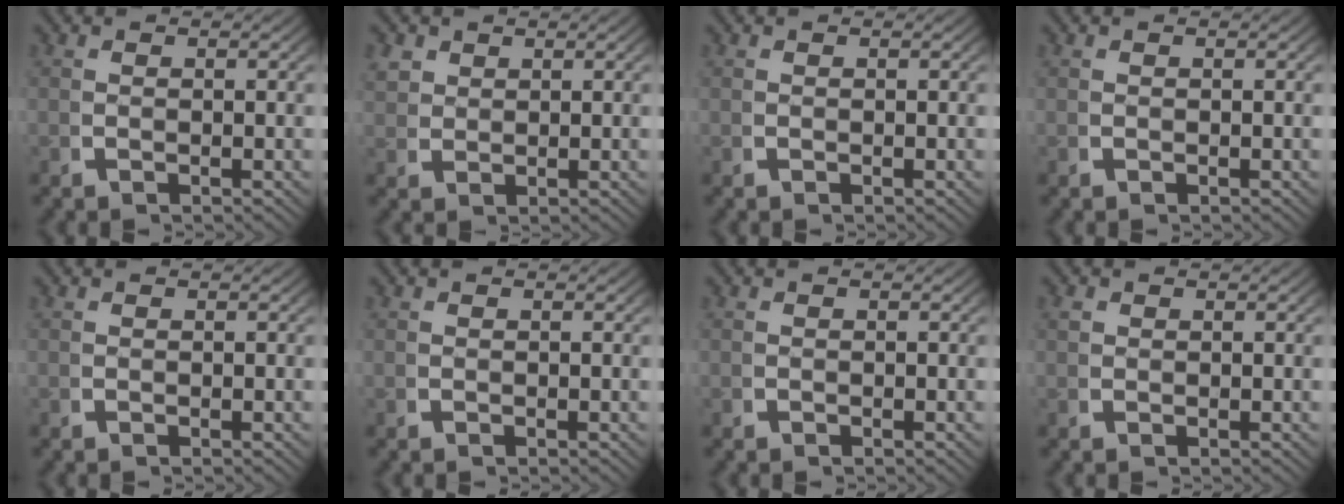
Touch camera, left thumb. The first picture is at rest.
{"total": 2.3, "force": [1.5, 1.5, 0.8], "torque": [-0.017, 0.000, 0.036]}
{"total": 0.0}
{"total": 0.0}
{"total": 0.0}
{"total": 0.0}
{"total": 0.0}
{"total": 0.8, "force": [0.5, 0.6, 0.3], "torque": [-0.006, -0.003, 0.012]}